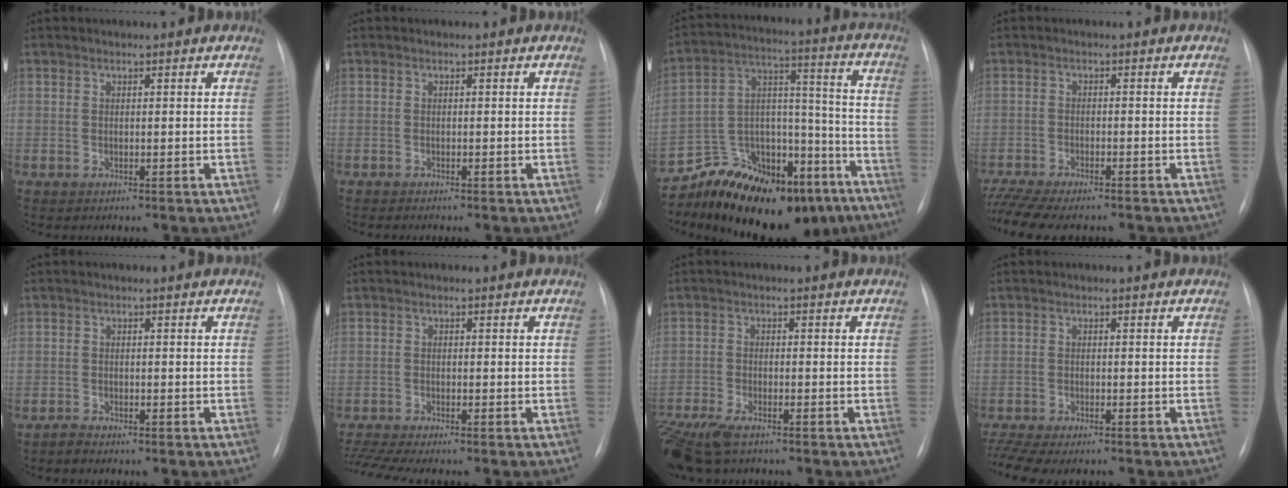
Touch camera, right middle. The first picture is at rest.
{"total": 1.0, "force": [-0.8, 0.0, 0.6], "torque": [-0.007, -0.002, -0.009]}
{"total": 22.3, "force": [-17.5, 9.4, 10.0], "torque": [-0.129, 0.061, -0.268]}
{"total": 10.1, "force": [-8.9, 1.8, 4.6], "torque": [-0.076, -0.007, -0.137]}
{"total": 0.8, "force": [-0.7, 0.1, 0.2], "torque": [-0.007, -0.001, -0.014]}
{"total": 4.9, "force": [-4.2, -0.7, 2.4], "torque": [-0.050, -0.009, -0.075]}
{"total": 9.3, "force": [-7.1, 2.5, 5.4], "torque": [-0.108, -0.021, -0.124]}
{"total": 8.1, "force": [-6.8, 2.1, 4.0], "torque": [-0.075, 0.001, -0.106]}